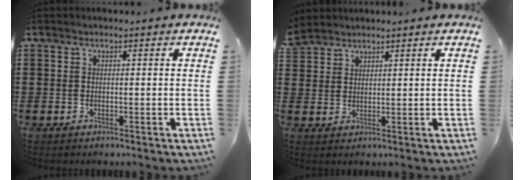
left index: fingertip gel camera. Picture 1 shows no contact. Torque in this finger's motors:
{"motor_torque": [0.42, -0.51, 0.62, 0.21]}